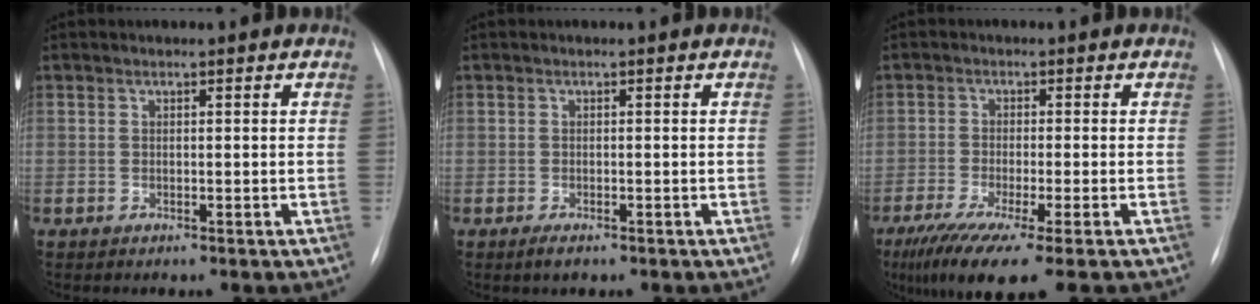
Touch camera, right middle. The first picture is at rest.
{"total": 1.5, "force": [-1.0, 0.5, 1.0], "torque": [-0.019, -0.002, -0.013]}
{"total": 11.3, "force": [-8.0, 0.1, 8.0], "torque": [-0.128, -0.033, -0.129]}